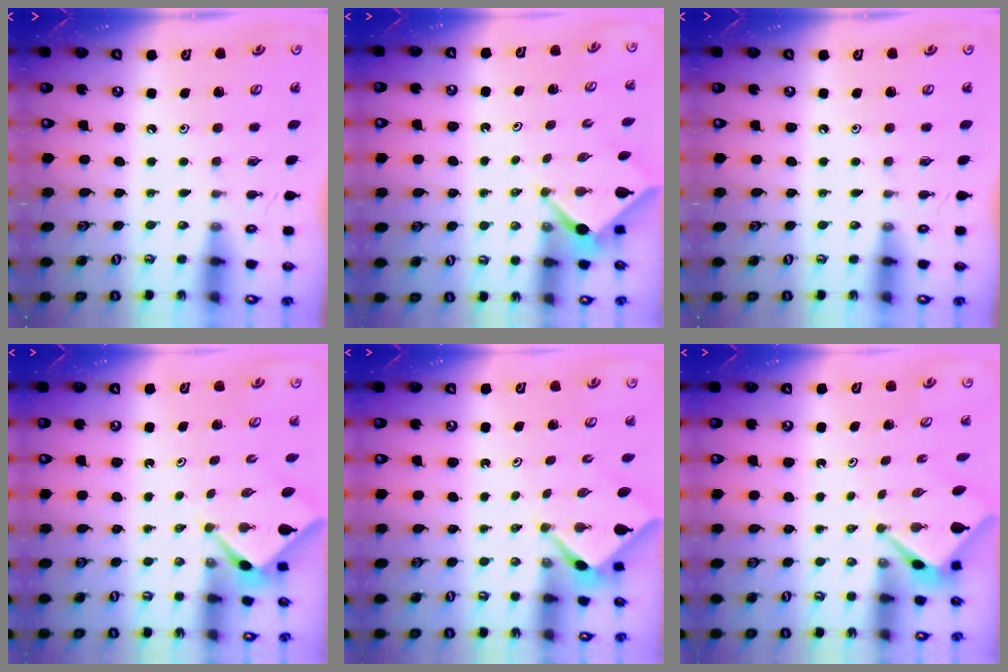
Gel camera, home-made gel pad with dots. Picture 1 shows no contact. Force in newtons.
{"total": 2.3, "press": 2.3, "slide": 0.3}
{"total": 0.0}
{"total": 2.3, "press": 2.3, "slide": 0.2}
{"total": 2.2, "press": 2.2, "slide": 0.1}
{"total": 2.6, "press": 2.6, "slide": 0.0}